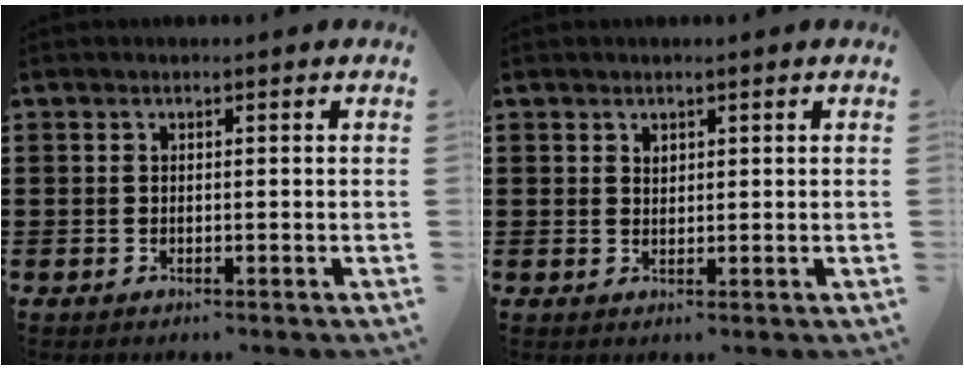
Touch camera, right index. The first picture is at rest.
{"total": 1.1, "force": [0.9, 0.7, 0.2], "torque": [-0.005, 0.002, 0.017]}